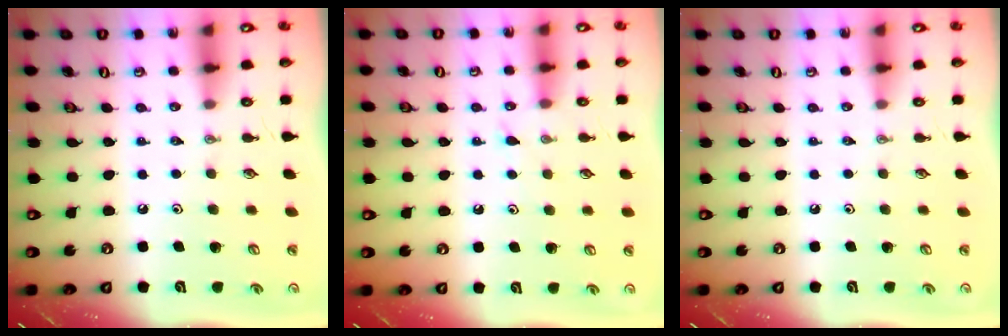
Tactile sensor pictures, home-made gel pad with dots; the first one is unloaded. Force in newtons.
{"total": 4.6, "press": 4.6, "slide": 0.5}
{"total": 0.0}